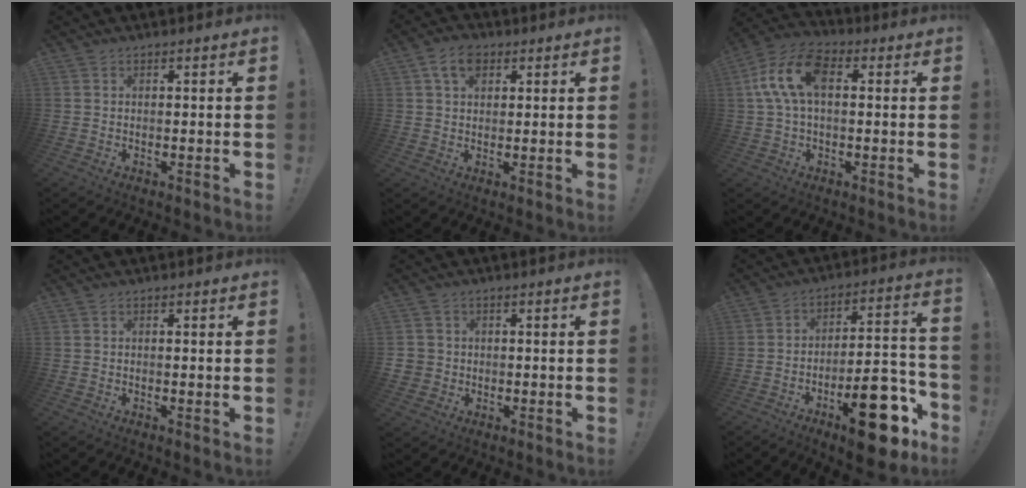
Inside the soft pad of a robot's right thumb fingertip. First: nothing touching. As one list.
[{"total": 7.2, "force": [3.3, 4.6, 4.5], "torque": [-0.071, -0.001, 0.062]}, {"total": 13.2, "force": [2.4, 7.7, 10.5], "torque": [-0.198, 0.014, 0.049]}, {"total": 0.7, "force": [0.2, -0.2, 0.7], "torque": [-0.006, -0.004, 0.002]}, {"total": 3.2, "force": [0.0, 3.1, 0.8], "torque": [-0.012, 0.005, 0.003]}, {"total": 20.4, "force": [-10.9, 7.2, 15.7], "torque": [-0.204, 0.077, -0.162]}]